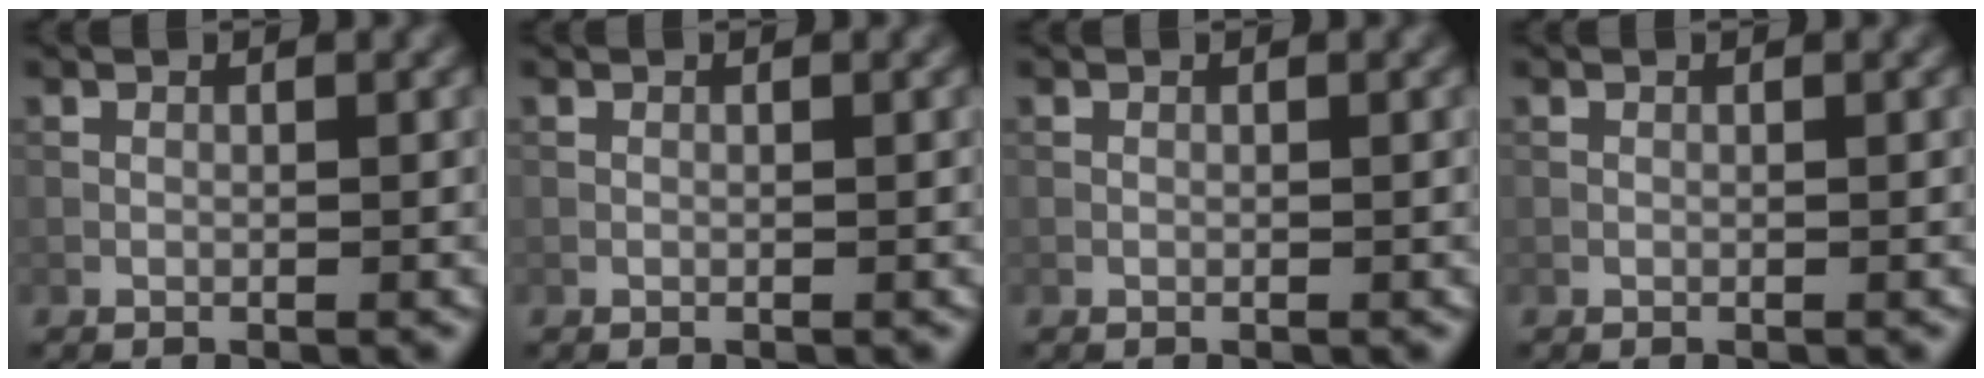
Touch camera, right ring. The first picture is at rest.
{"total": 0.0}
{"total": 0.0}
{"total": 0.0}